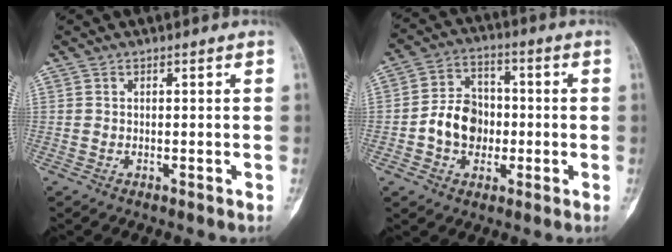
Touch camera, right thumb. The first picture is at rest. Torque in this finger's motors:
{"motor_torque": [0.08, 0.08, 0.53, -0.49, 0.07]}